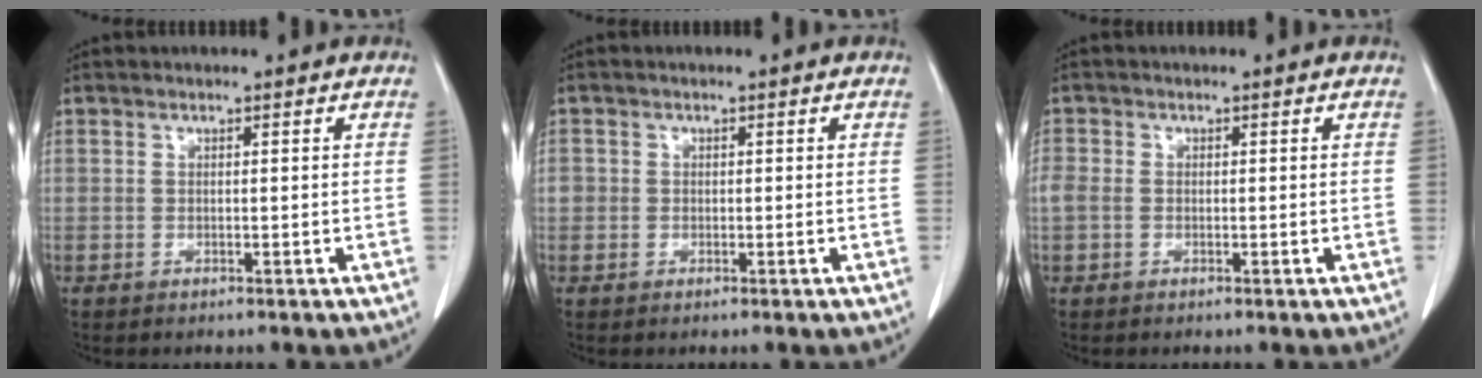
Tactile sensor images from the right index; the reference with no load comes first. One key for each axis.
{"total": 1.5, "fx": 0.0, "fy": 1.5, "fz": 0.3, "tx": 0.002, "ty": 0.006, "tz": -0.001}
{"total": 2.1, "fx": -0.1, "fy": 1.6, "fz": 1.3, "tx": -0.045, "ty": 0.014, "tz": -0.001}